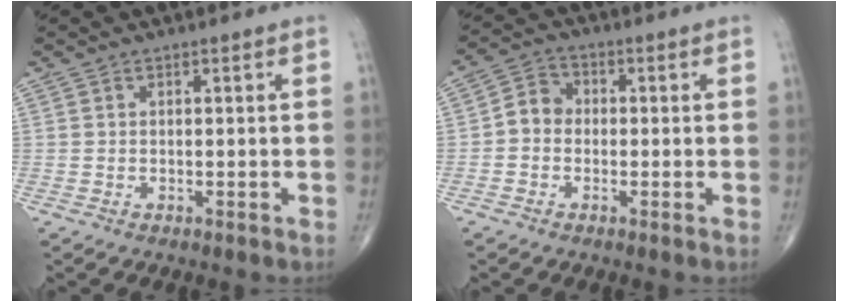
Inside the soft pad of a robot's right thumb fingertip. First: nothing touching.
{"total": 4.6, "force": [-0.8, 3.9, 2.3], "torque": [-0.025, 0.017, -0.027]}